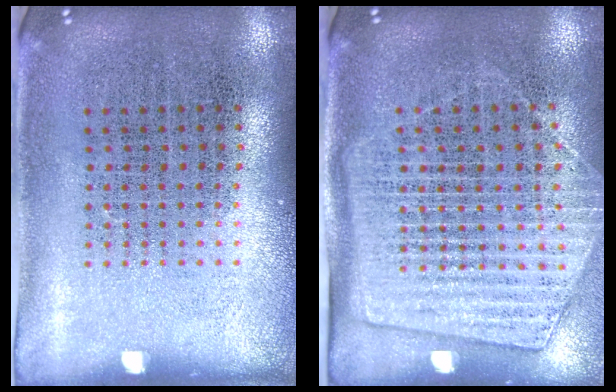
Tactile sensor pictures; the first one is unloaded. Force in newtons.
{"total": 1.7, "press": 1.5, "slide": 0.8}